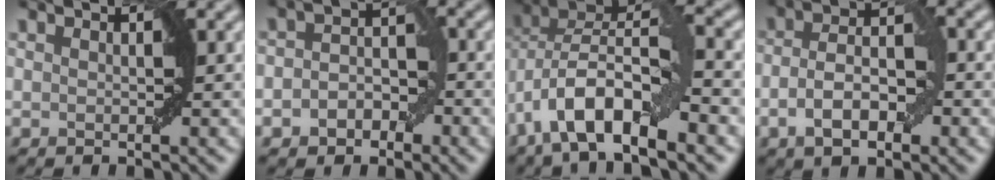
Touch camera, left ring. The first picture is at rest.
{"total": 3.4, "force": [-1.3, 2.5, 1.9], "torque": [-0.026, 0.006, -0.025]}
{"total": 8.9, "force": [-4.0, 3.8, 7.1], "torque": [-0.128, 0.014, -0.080]}
{"total": 5.6, "force": [-1.7, 2.5, 4.7], "torque": [-0.085, 0.007, -0.035]}